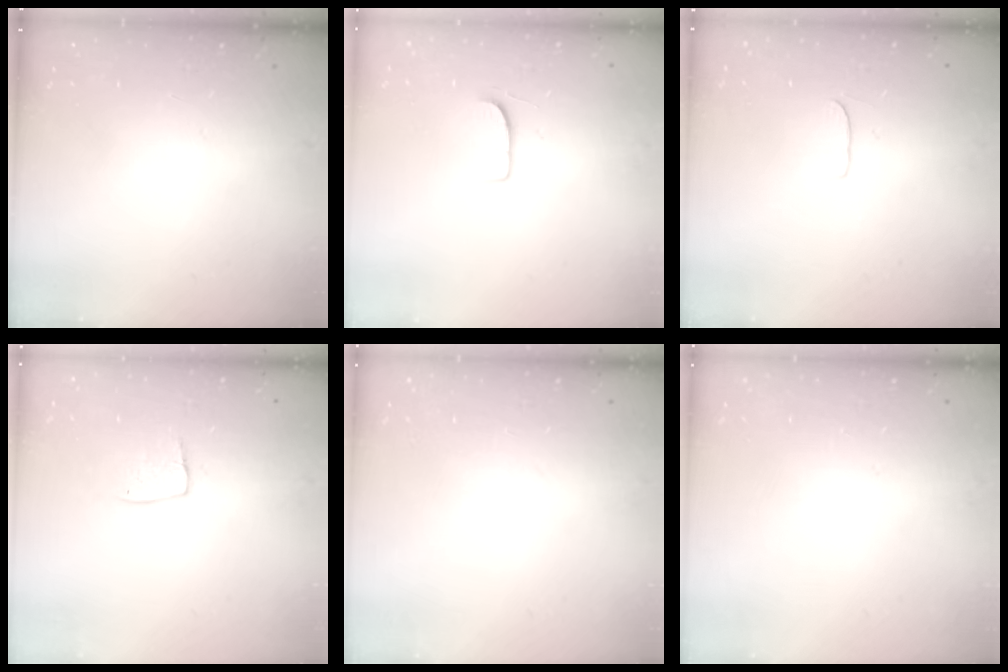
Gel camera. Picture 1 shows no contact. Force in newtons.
{"total": 6.1, "press": 6.1, "slide": 0.5}
{"total": 4.1, "press": 4.1, "slide": 0.3}
{"total": 5.9, "press": 5.9, "slide": 0.4}
{"total": 0.0}
{"total": 0.0}